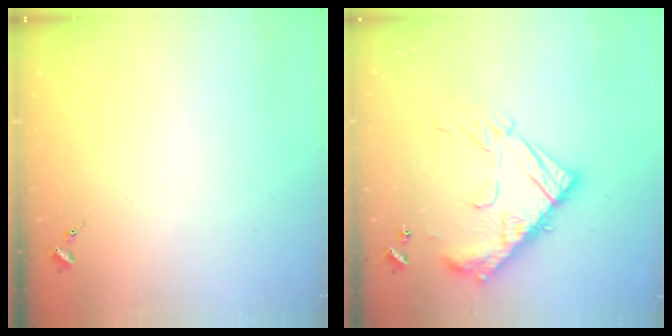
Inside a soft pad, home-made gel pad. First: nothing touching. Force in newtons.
{"total": 19.3, "press": 19.2, "slide": 1.6}